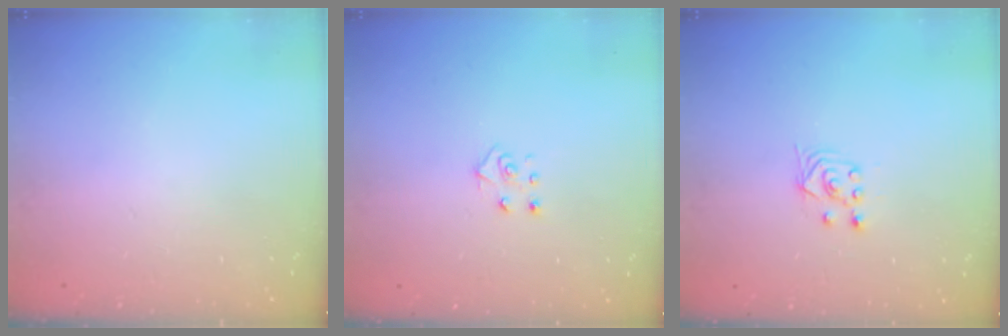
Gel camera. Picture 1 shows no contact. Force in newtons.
{"total": 4.6, "press": 4.6, "slide": 0.4}
{"total": 2.8, "press": 2.4, "slide": 1.4}